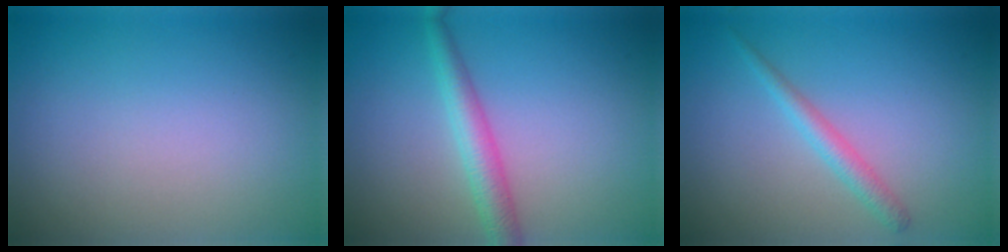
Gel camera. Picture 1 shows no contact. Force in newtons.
{"total": 3.0, "press": 3.0, "slide": 0.1}
{"total": 1.9, "press": 1.9, "slide": 0.1}